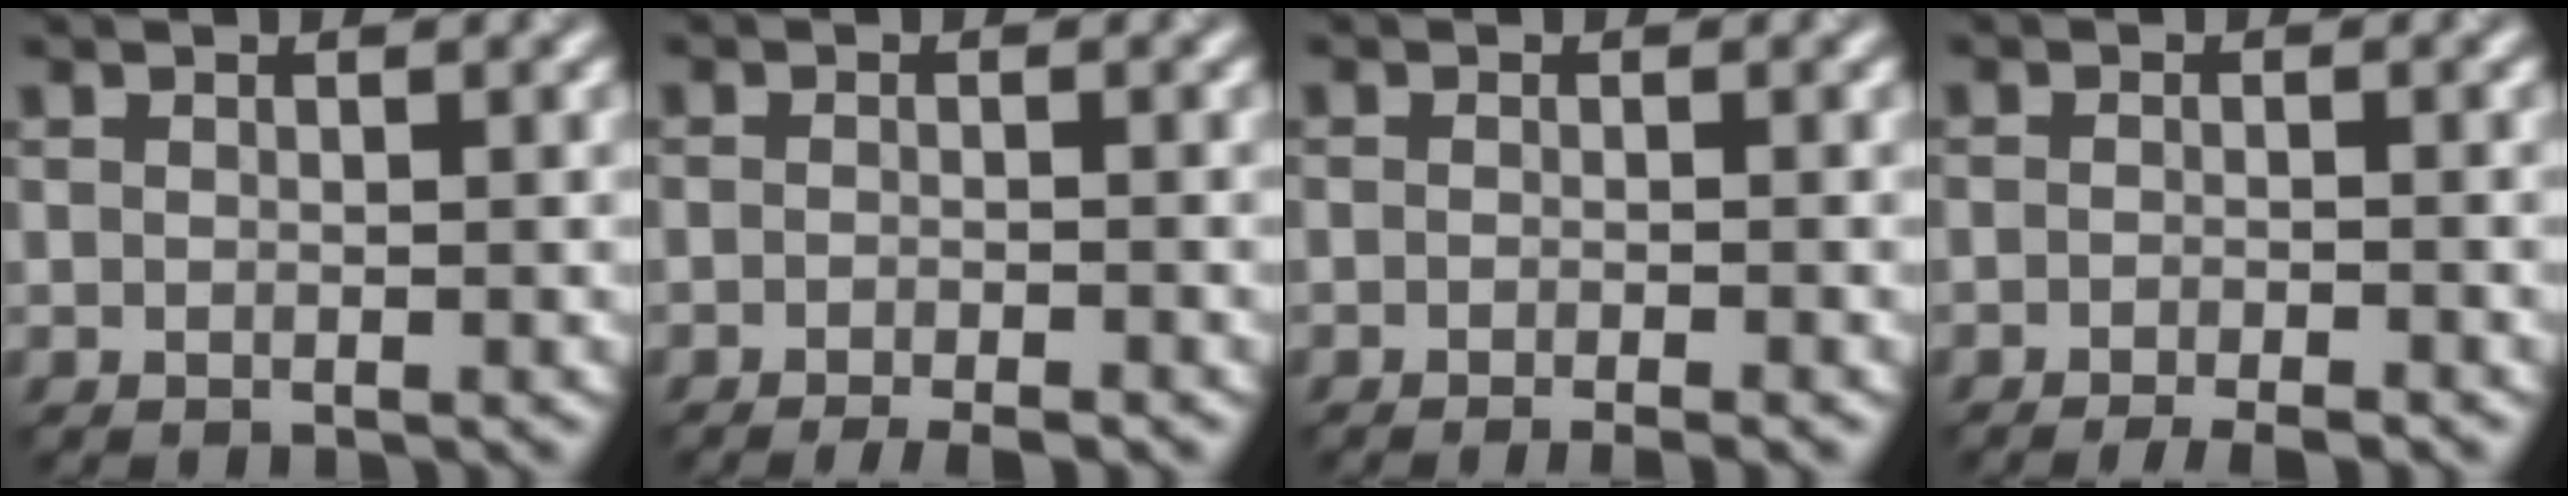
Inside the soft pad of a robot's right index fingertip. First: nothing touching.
{"total": 2.7, "force": [-2.1, 0.5, 1.6], "torque": [-0.010, 0.004, -0.028]}
{"total": 2.3, "force": [-1.2, 0.7, 1.8], "torque": [-0.004, 0.003, -0.014]}
{"total": 3.0, "force": [-2.5, 0.5, 1.7], "torque": [-0.010, 0.005, -0.035]}